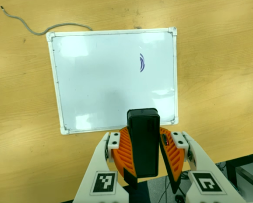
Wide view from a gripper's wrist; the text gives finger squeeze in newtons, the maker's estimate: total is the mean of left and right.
{"total": 10.0, "left": 10.2, "right": 9.8}